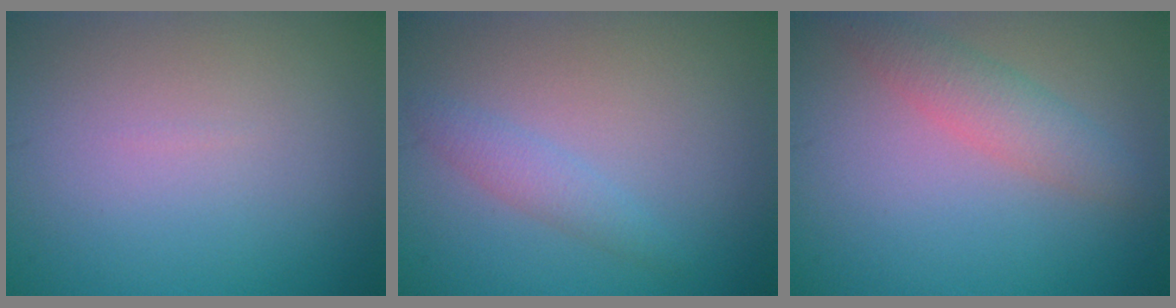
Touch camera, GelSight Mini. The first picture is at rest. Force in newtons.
{"total": 1.7, "press": 1.7, "slide": 0.1}
{"total": 2.9, "press": 2.9, "slide": 0.1}